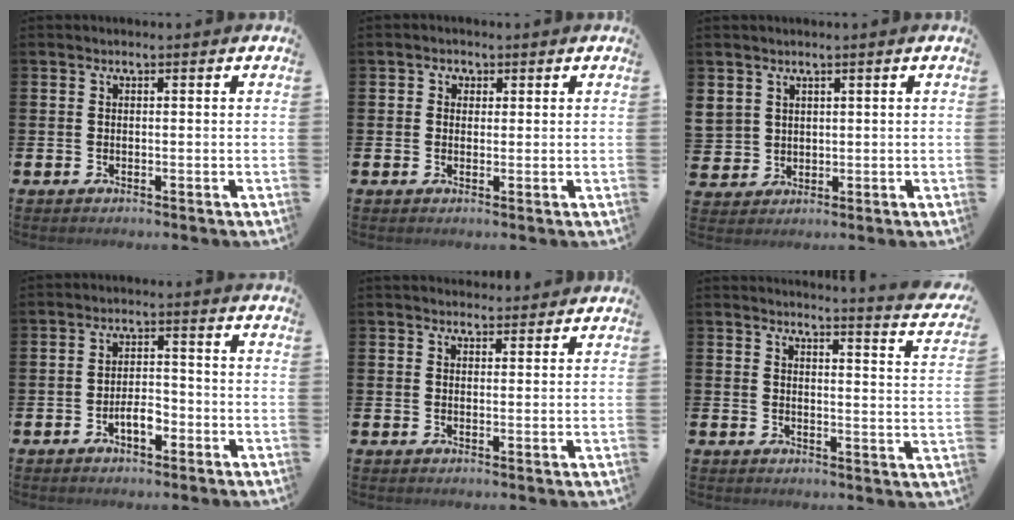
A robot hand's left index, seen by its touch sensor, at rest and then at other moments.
{"total": 1.6, "force": [0.6, 1.5, 0.2], "torque": [0.006, 0.003, 0.007]}
{"total": 3.4, "force": [2.6, 2.1, 0.1], "torque": [0.002, -0.010, 0.044]}
{"total": 3.6, "force": [-1.8, 1.6, 2.7], "torque": [-0.041, 0.006, -0.035]}
{"total": 2.3, "force": [2.2, 0.6, 0.0], "torque": [0.011, -0.011, 0.038]}
{"total": 2.7, "force": [2.6, -0.5, 0.6], "torque": [-0.004, -0.038, 0.037]}